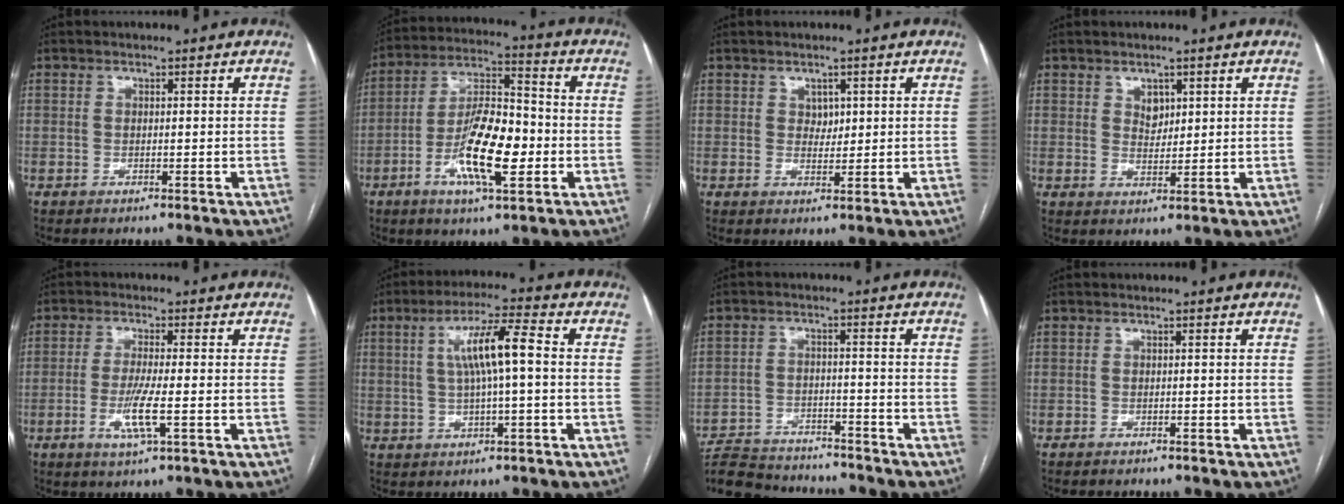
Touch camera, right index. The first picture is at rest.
{"total": 13.7, "force": [-4.1, 3.9, 12.5], "torque": [-0.240, 0.007, -0.071]}
{"total": 2.1, "force": [0.7, 1.6, 1.1], "torque": [-0.013, 0.000, 0.013]}
{"total": 2.8, "force": [1.2, 2.0, 1.5], "torque": [-0.023, 0.000, 0.026]}
{"total": 5.8, "force": [-1.9, 0.2, 5.5], "torque": [-0.112, -0.012, -0.034]}
{"total": 8.7, "force": [0.9, 1.0, 8.5], "torque": [-0.157, 0.017, 0.017]}
{"total": 14.3, "force": [-13.1, 3.7, 4.2], "torque": [-0.084, 0.011, -0.196]}
{"total": 1.8, "force": [-1.6, 0.6, 0.6], "torque": [-0.012, -0.002, -0.017]}